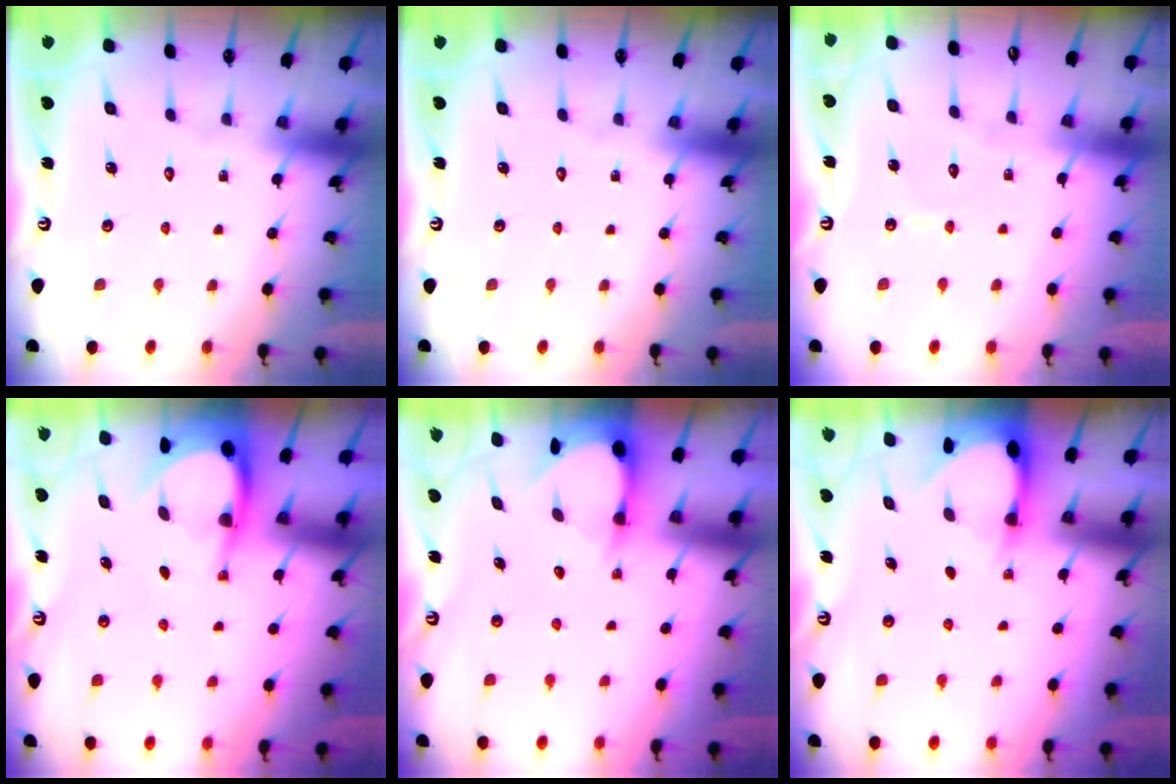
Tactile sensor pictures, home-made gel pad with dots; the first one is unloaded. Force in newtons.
{"total": 0.0}
{"total": 4.8, "press": 4.8, "slide": 0.2}
{"total": 4.9, "press": 4.9, "slide": 0.5}
{"total": 3.5, "press": 3.5, "slide": 0.4}
{"total": 2.9, "press": 2.9, "slide": 0.3}